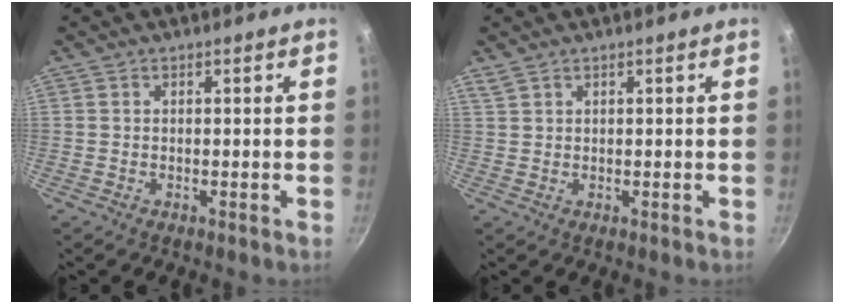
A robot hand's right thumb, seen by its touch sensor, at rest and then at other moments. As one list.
[{"total": 1.5, "force": [1.2, 0.4, 0.7], "torque": [-0.014, 0.000, 0.029]}]